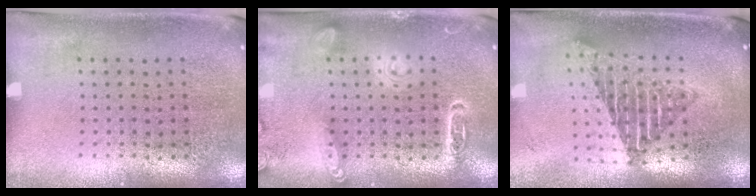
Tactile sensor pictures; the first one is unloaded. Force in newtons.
{"total": 3.1, "press": 3.1, "slide": 0.2}
{"total": 1.7, "press": 1.3, "slide": 1.0}